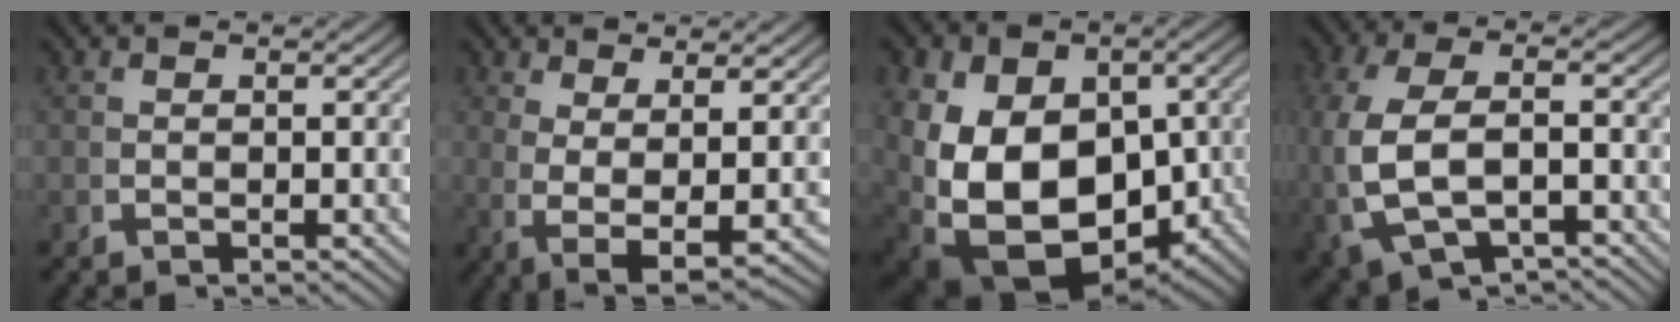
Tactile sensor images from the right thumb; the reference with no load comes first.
{"total": 6.8, "force": [-0.5, 3.3, 5.9], "torque": [-0.129, -0.031, 0.012]}
{"total": 16.0, "force": [-2.9, 10.8, 11.4], "torque": [-0.246, -0.085, 0.001]}
{"total": 6.9, "force": [-2.1, 4.0, 5.2], "torque": [-0.138, -0.020, -0.013]}